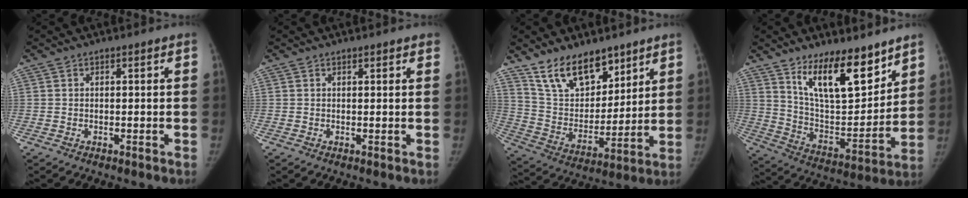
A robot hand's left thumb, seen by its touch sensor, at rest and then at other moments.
{"total": 1.5, "force": [1.3, 0.5, 0.7], "torque": [-0.002, 0.000, 0.014]}
{"total": 15.6, "force": [11.3, 7.9, 7.2], "torque": [-0.076, -0.065, 0.215]}
{"total": 17.3, "force": [11.8, 6.4, 10.9], "torque": [-0.130, -0.085, 0.213]}